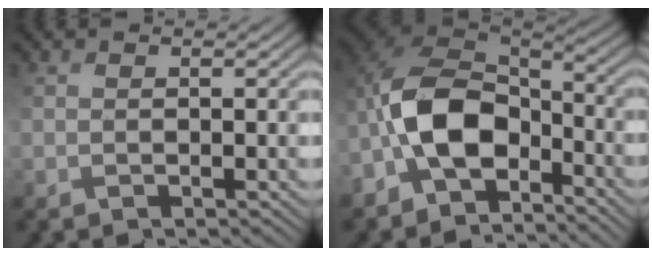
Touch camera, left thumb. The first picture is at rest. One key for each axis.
{"total": 10.5, "fx": -4.2, "fy": 5.9, "fz": 7.6, "tx": -0.159, "ty": 0.009, "tz": -0.096}